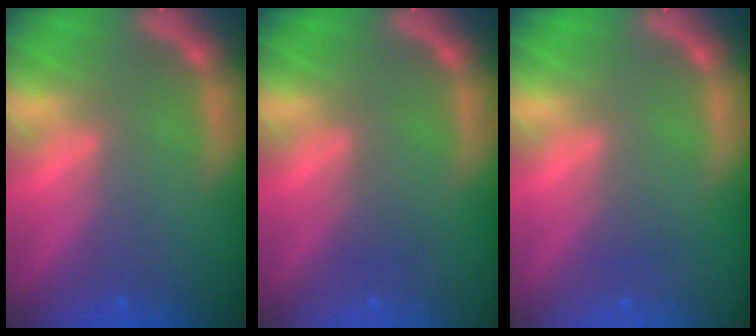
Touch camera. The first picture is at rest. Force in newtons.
{"total": 1.0}
{"total": 1.0}